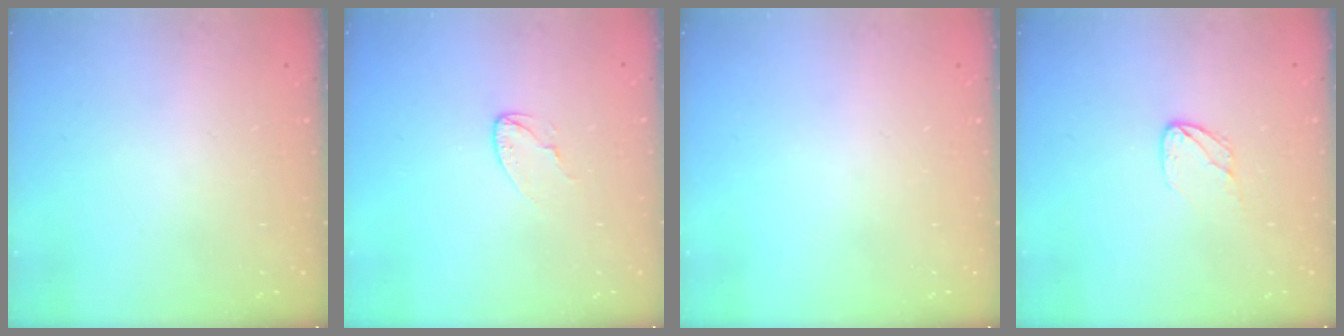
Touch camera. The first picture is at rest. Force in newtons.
{"total": 3.4, "press": 3.4, "slide": 0.3}
{"total": 0.0}
{"total": 6.6, "press": 6.6, "slide": 0.5}